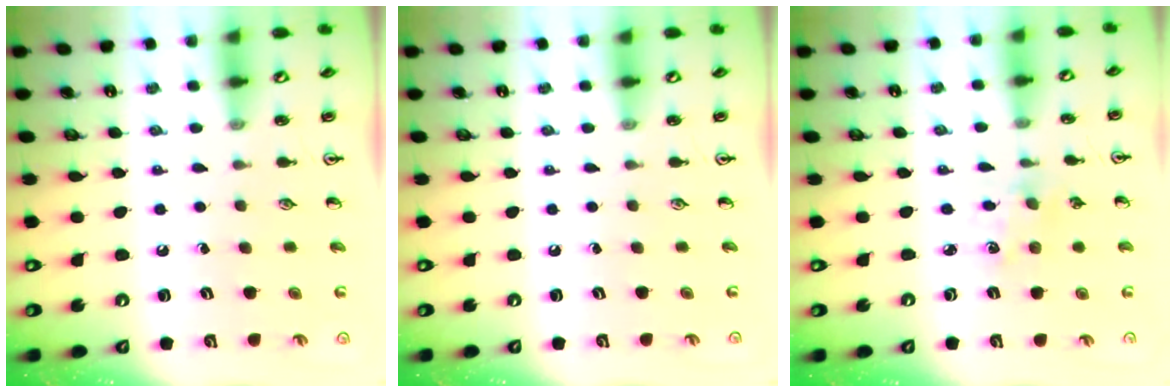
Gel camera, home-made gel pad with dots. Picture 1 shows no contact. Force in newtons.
{"total": 0.0}
{"total": 1.8, "press": 1.7, "slide": 0.2}